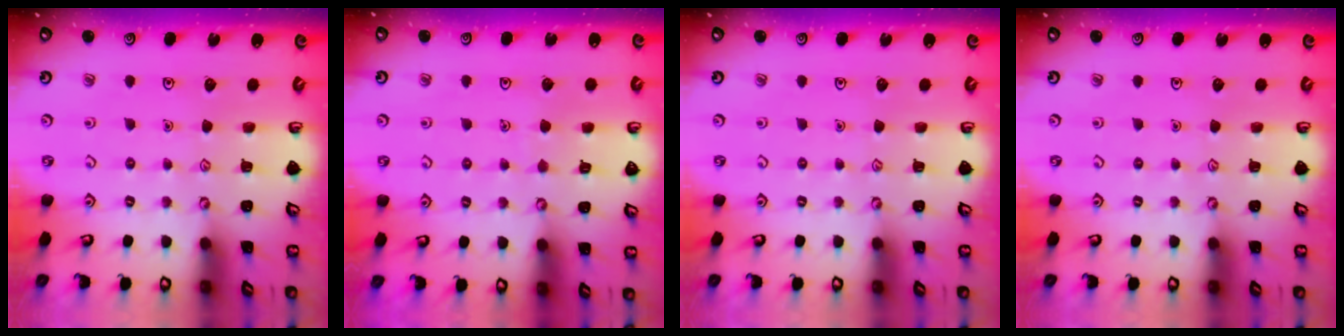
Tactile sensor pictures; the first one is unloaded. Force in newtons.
{"total": 2.9, "press": 2.9, "slide": 0.3}
{"total": 0.0}
{"total": 0.0}